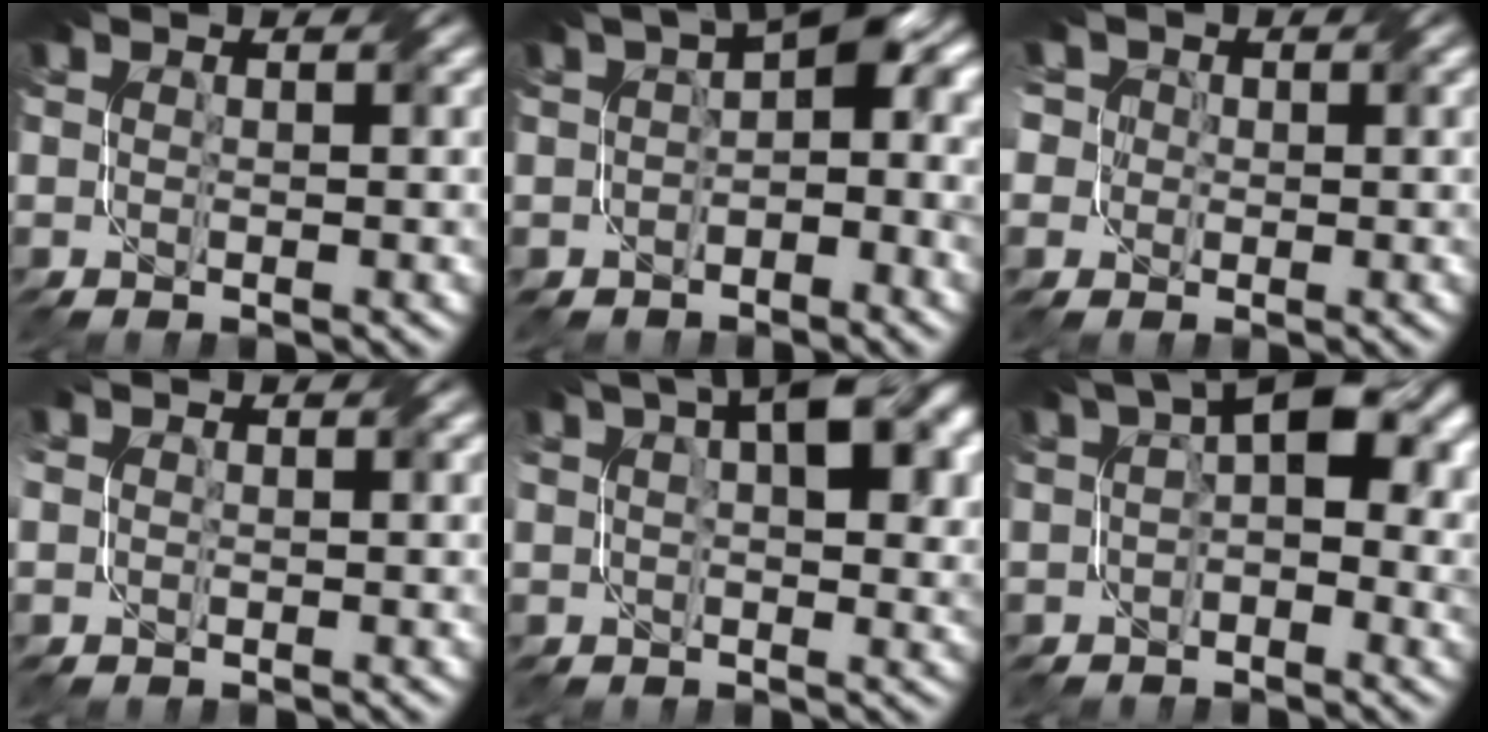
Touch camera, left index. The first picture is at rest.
{"total": 4.8, "force": [-0.4, 2.7, 4.0], "torque": [-0.047, 0.019, -0.024]}
{"total": 5.0, "force": [0.3, 4.9, 1.3], "torque": [-0.041, 0.035, -0.042]}
{"total": 1.2, "force": [0.5, 1.2, 0.0], "torque": [0.005, 0.008, 0.001]}
{"total": 6.7, "force": [3.2, 3.0, 5.0], "torque": [-0.067, 0.020, 0.043]}
{"total": 5.5, "force": [1.4, 2.7, 4.6], "torque": [-0.060, 0.018, 0.012]}